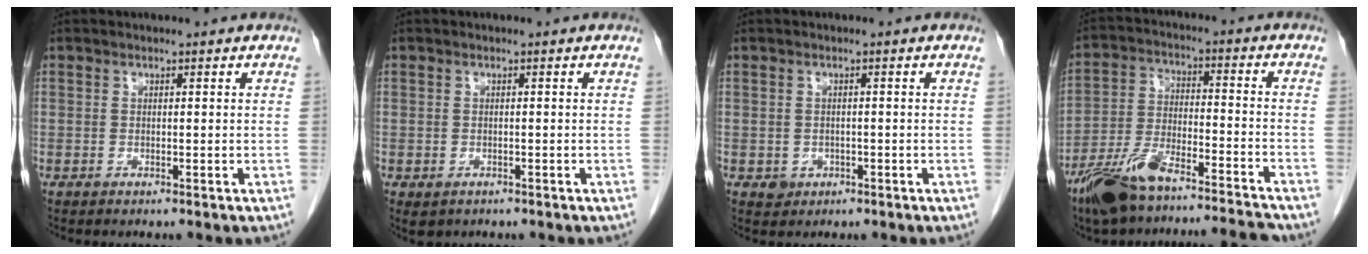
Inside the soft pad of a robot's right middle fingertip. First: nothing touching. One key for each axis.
{"total": 1.5, "fx": -0.9, "fy": 1.2, "fz": 0.5, "tx": -0.009, "ty": 0.000, "tz": -0.005}
{"total": 1.9, "fx": -0.7, "fy": 1.7, "fz": 0.4, "tx": -0.004, "ty": 0.005, "tz": -0.003}
{"total": 13.7, "fx": -11.7, "fy": 1.2, "fz": 7.0, "tx": -0.132, "ty": 0.006, "tz": -0.208}